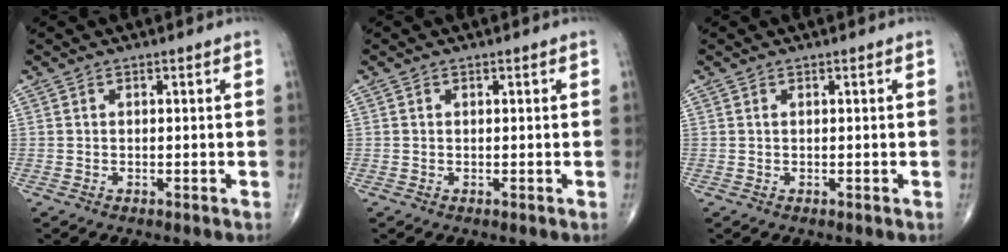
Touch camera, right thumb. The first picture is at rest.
{"total": 0.0}
{"total": 0.0}